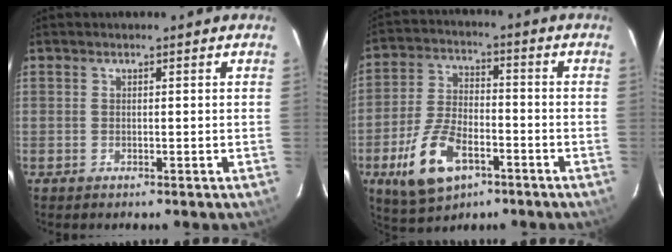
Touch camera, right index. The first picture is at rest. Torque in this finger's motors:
{"motor_torque": [0.48, -0.41, 0.58, 0.14]}